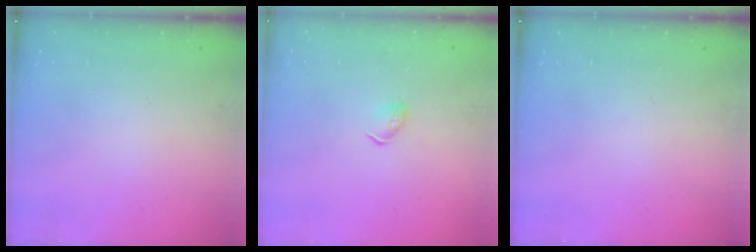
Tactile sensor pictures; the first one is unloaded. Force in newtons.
{"total": 3.1, "press": 3.1, "slide": 0.5}
{"total": 0.0}